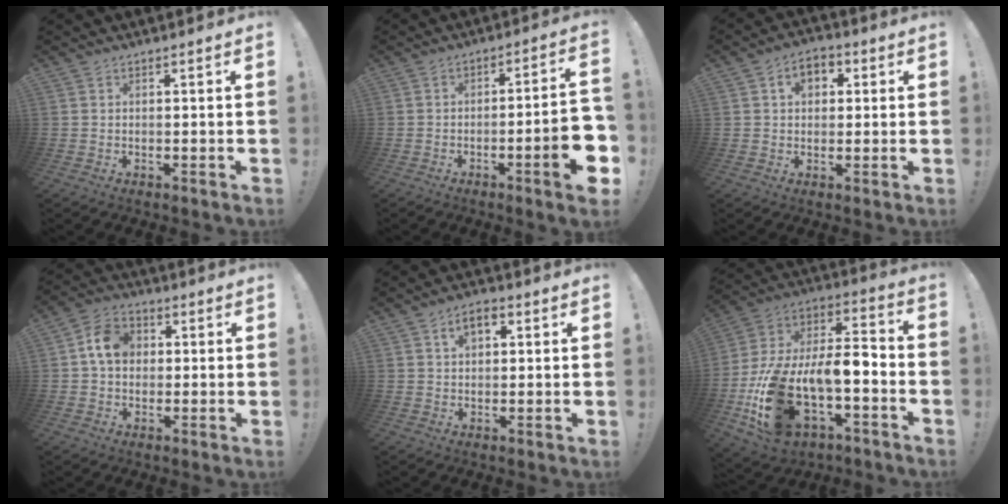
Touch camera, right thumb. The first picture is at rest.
{"total": 12.5, "force": [-3.9, 1.9, 11.7], "torque": [-0.161, 0.010, -0.054]}
{"total": 6.4, "force": [1.7, 4.8, 3.9], "torque": [-0.058, 0.008, 0.028]}
{"total": 9.2, "force": [1.4, 7.2, 5.5], "torque": [-0.090, 0.019, 0.031]}
{"total": 5.0, "force": [1.9, 3.0, 3.6], "torque": [-0.049, 0.000, 0.030]}
{"total": 19.8, "force": [-7.4, 10.5, 15.0], "torque": [-0.305, 0.011, -0.117]}